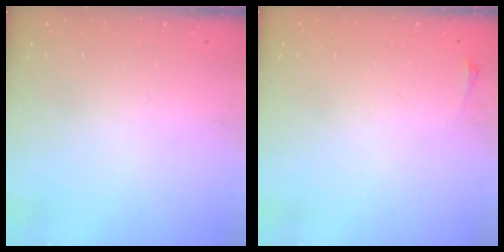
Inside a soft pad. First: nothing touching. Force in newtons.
{"total": 2.8, "press": 2.1, "slide": 1.9}